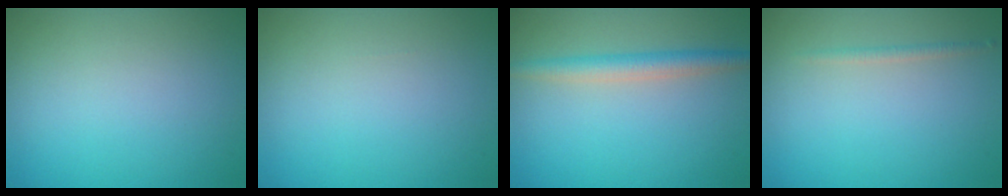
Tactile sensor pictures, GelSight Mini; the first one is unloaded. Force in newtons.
{"total": 0.0}
{"total": 2.7, "press": 2.7, "slide": 0.0}
{"total": 0.8, "press": 0.8, "slide": 0.0}